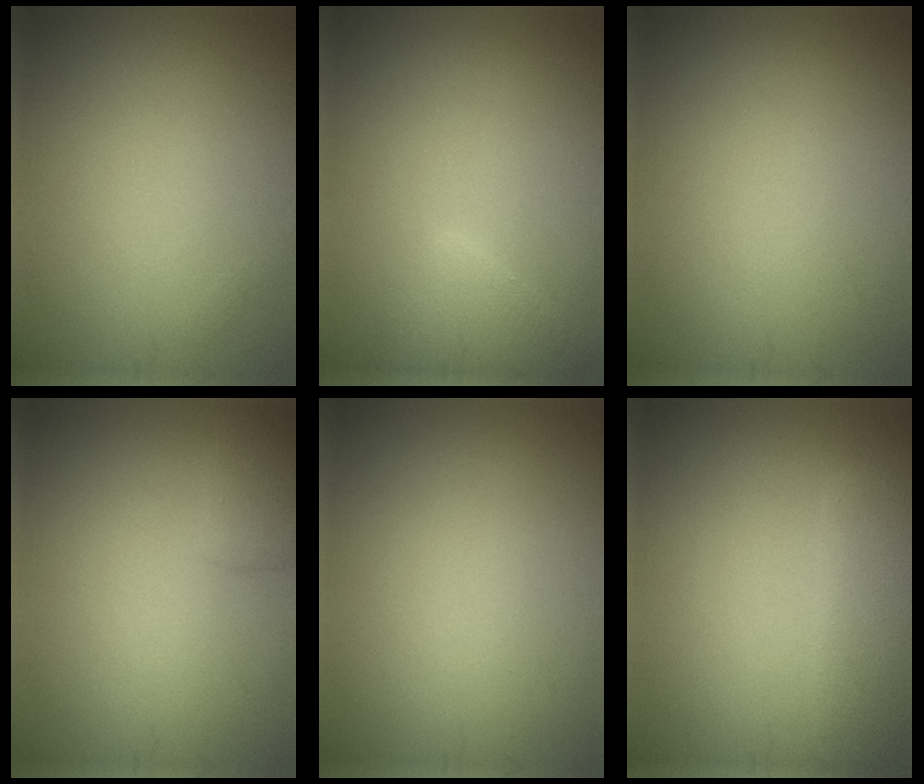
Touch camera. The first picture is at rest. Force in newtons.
{"total": 2.8, "press": 2.8, "slide": 0.2}
{"total": 0.0}
{"total": 1.6, "press": 1.6, "slide": 0.1}
{"total": 0.0}
{"total": 4.7, "press": 4.6, "slide": 0.3}